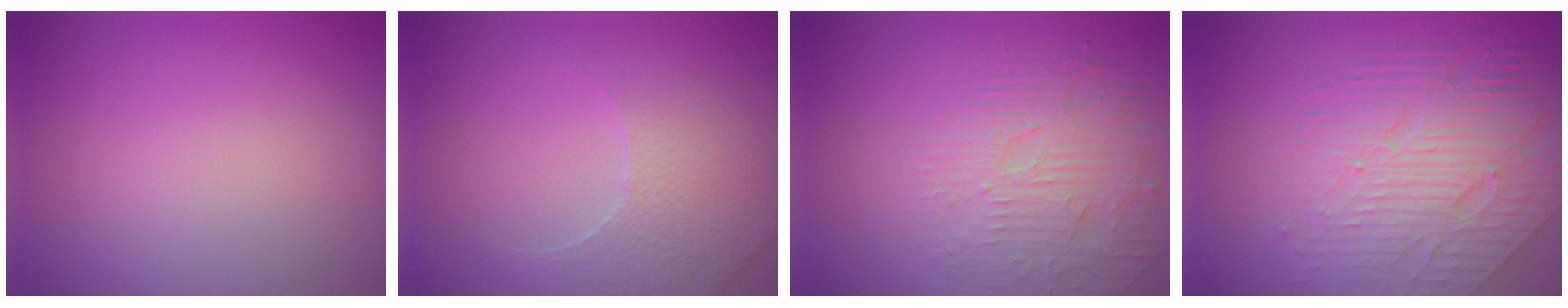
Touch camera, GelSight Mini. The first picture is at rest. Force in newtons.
{"total": 3.8, "press": 3.7, "slide": 0.9}
{"total": 2.8, "press": 2.5, "slide": 1.4}
{"total": 8.3, "press": 5.6, "slide": 6.1}